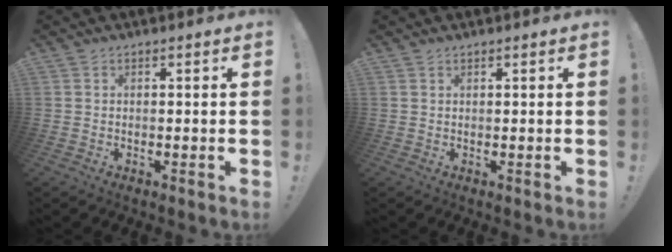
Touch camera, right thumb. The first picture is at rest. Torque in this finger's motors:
{"motor_torque": [-0.12, 0.22, -0.04, -0.11, 0.05]}